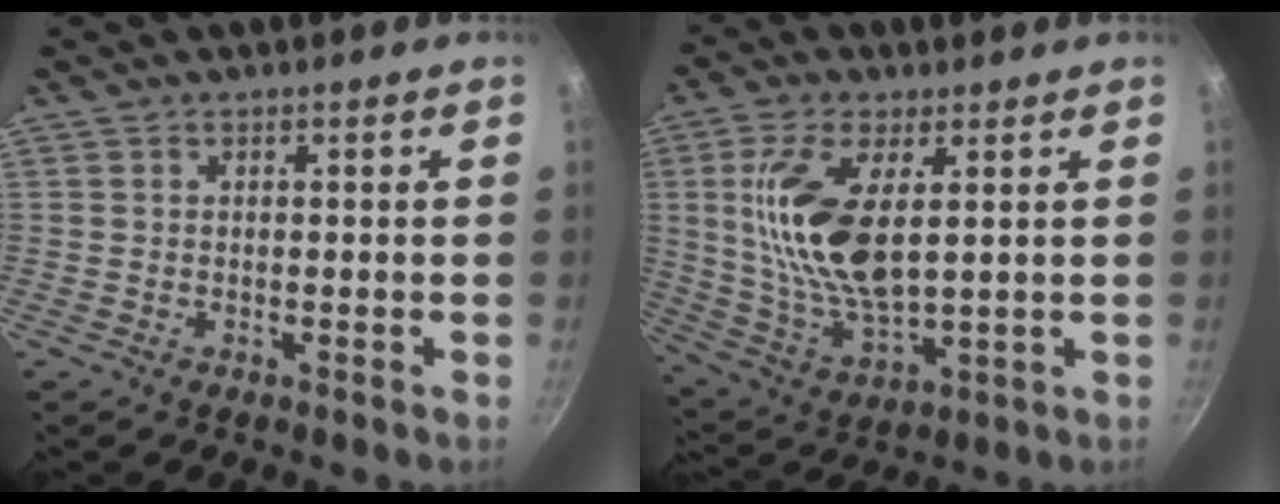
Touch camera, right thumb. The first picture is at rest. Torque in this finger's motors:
{"motor_torque": [-0.72, 1.63, 1.97, 0.60, 0.20]}